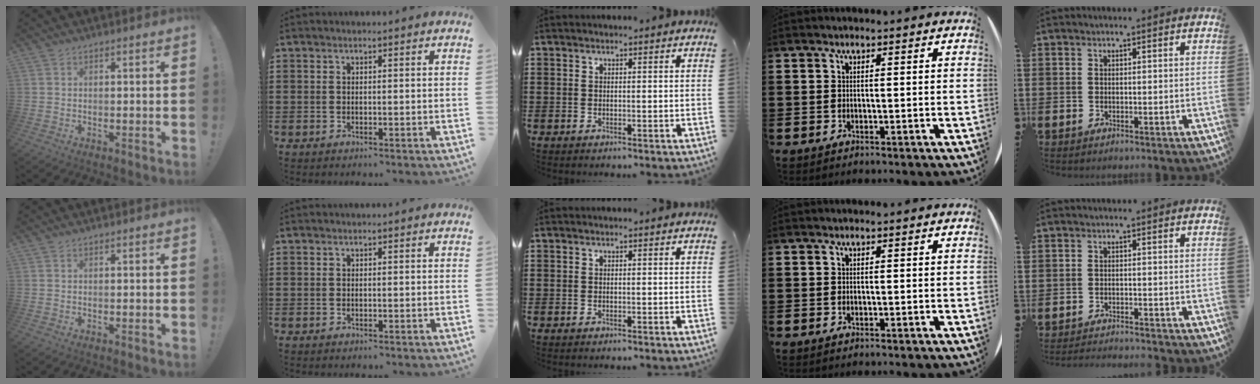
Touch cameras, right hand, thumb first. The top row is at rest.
{"little": {"total": 1.5, "force": [-1.5, -0.2, 0.0], "torque": [-0.003, 0.003, -0.031]}}